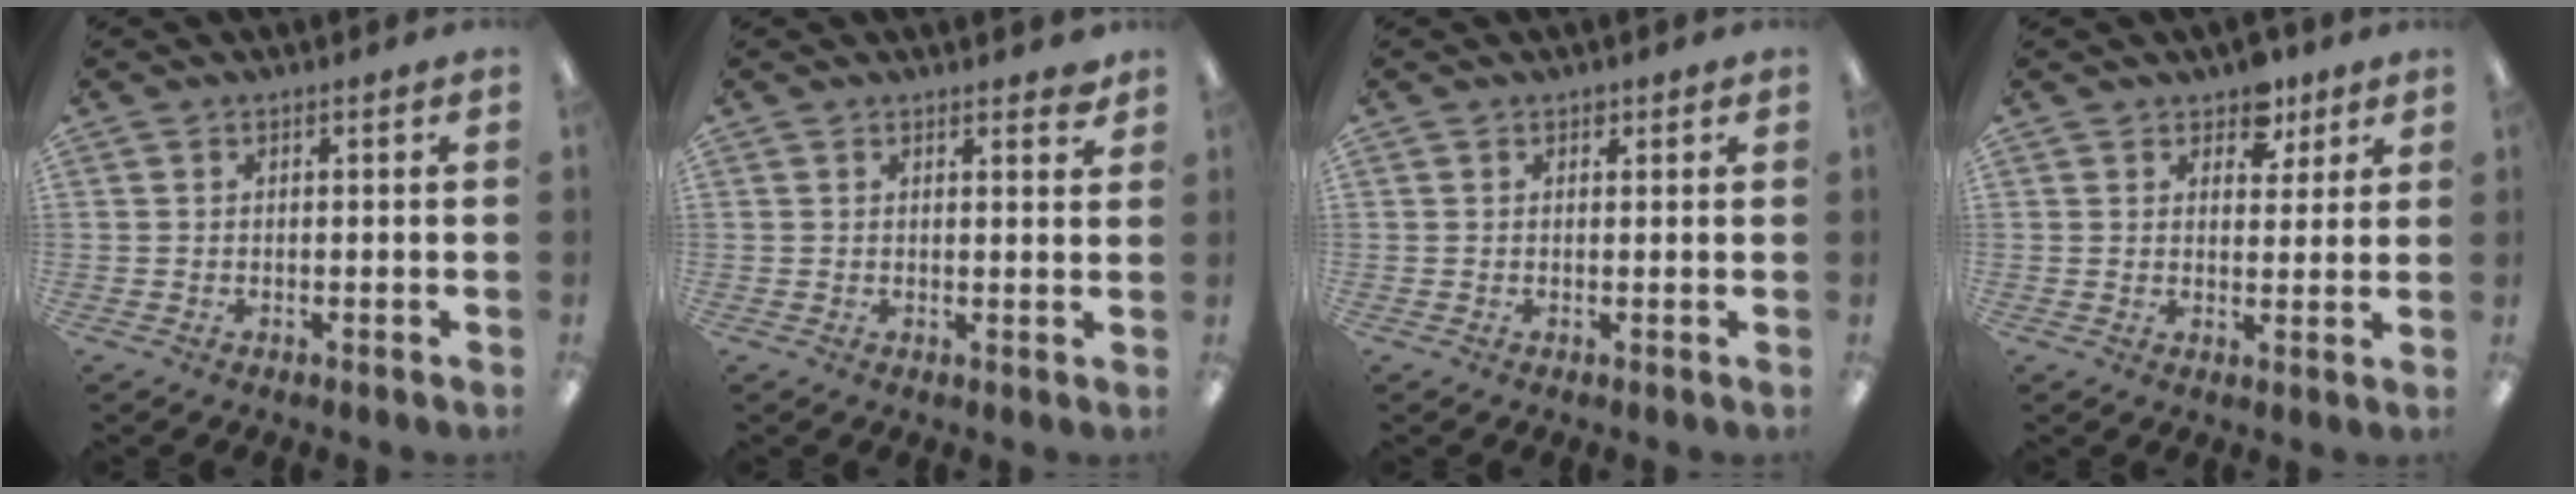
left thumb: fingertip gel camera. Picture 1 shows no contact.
{"total": 1.8, "force": [1.6, 0.5, 0.7], "torque": [-0.001, -0.006, 0.026]}
{"total": 1.0, "force": [0.7, 0.7, 0.3], "torque": [0.002, 0.000, 0.010]}
{"total": 6.0, "force": [4.3, 3.7, 2.0], "torque": [-0.015, -0.020, 0.072]}